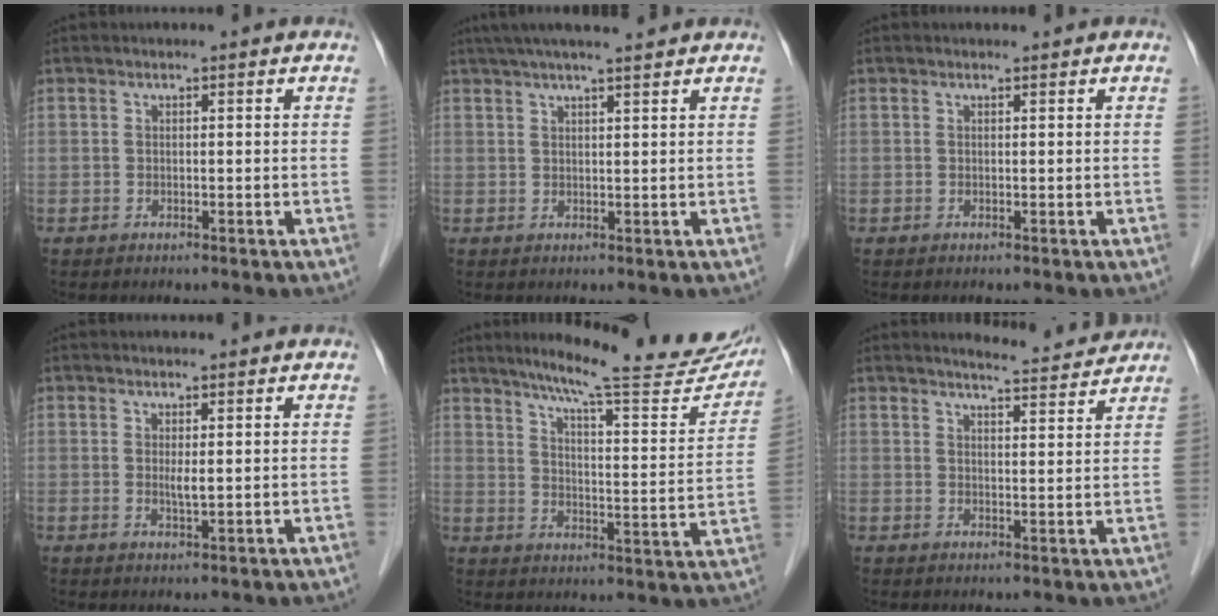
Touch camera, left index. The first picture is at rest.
{"total": 8.9, "force": [7.4, 0.2, 4.9], "torque": [-0.074, 0.029, 0.105]}
{"total": 0.0}
{"total": 1.5, "force": [0.2, 0.1, 1.5], "torque": [-0.031, -0.007, 0.006]}
{"total": 23.1, "force": [19.9, 2.4, 11.6], "torque": [-0.159, -0.046, 0.251]}
{"total": 6.0, "force": [6.0, 0.0, 0.8], "torque": [-0.022, -0.003, 0.075]}